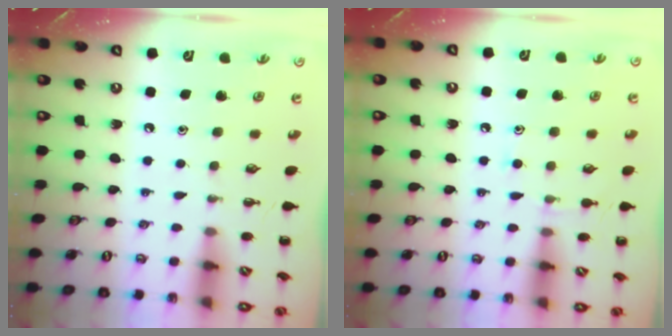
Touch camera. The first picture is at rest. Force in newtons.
{"total": 6.7, "press": 6.4, "slide": 1.9}